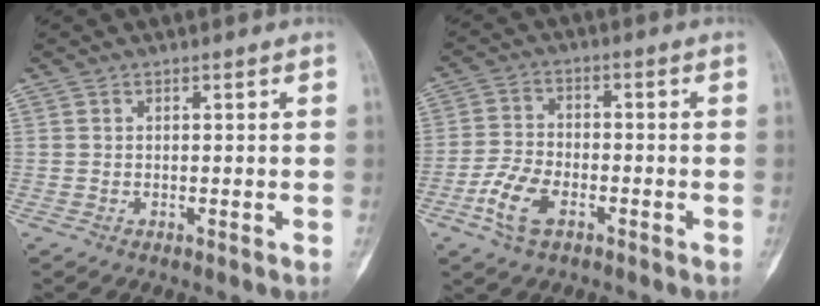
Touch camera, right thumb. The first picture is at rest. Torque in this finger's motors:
{"motor_torque": [-0.16, 0.47, 0.11, 0.26, 0.04]}